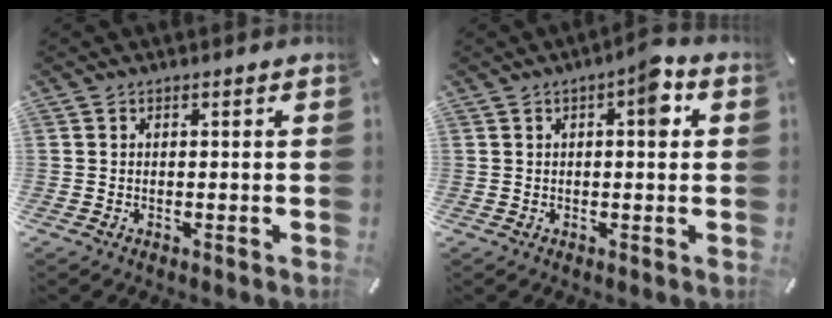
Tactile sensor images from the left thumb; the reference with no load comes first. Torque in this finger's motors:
{"motor_torque": [1.11, 1.06, 0.56, -0.70, 0.19]}